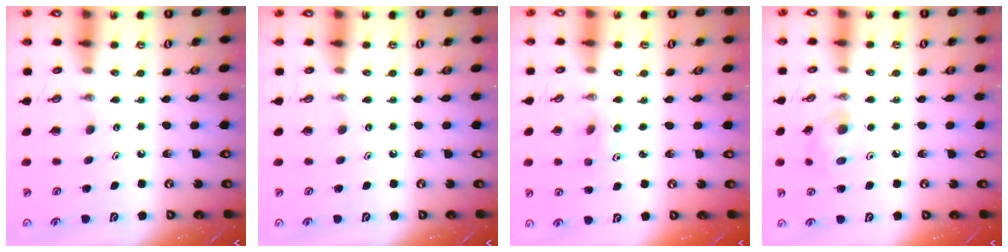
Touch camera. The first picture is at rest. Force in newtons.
{"total": 0.0}
{"total": 5.7, "press": 5.0, "slide": 2.8}
{"total": 5.9, "press": 5.1, "slide": 3.0}